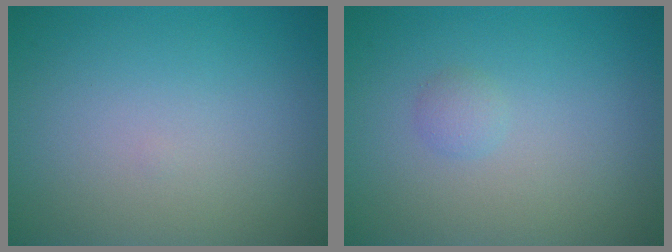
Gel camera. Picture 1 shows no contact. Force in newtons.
{"total": 0.9, "press": 0.9, "slide": 0.0}